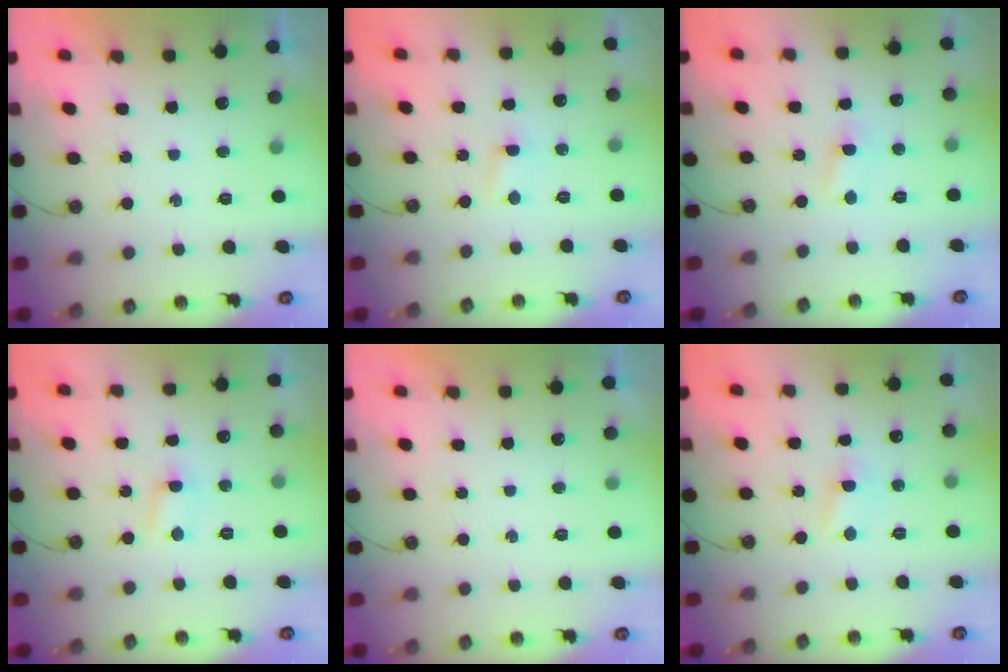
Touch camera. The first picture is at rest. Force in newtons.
{"total": 1.2, "press": 1.1, "slide": 0.2}
{"total": 1.4, "press": 1.4, "slide": 0.3}
{"total": 3.2, "press": 3.2, "slide": 0.4}
{"total": 0.0}
{"total": 1.7, "press": 1.7, "slide": 0.3}